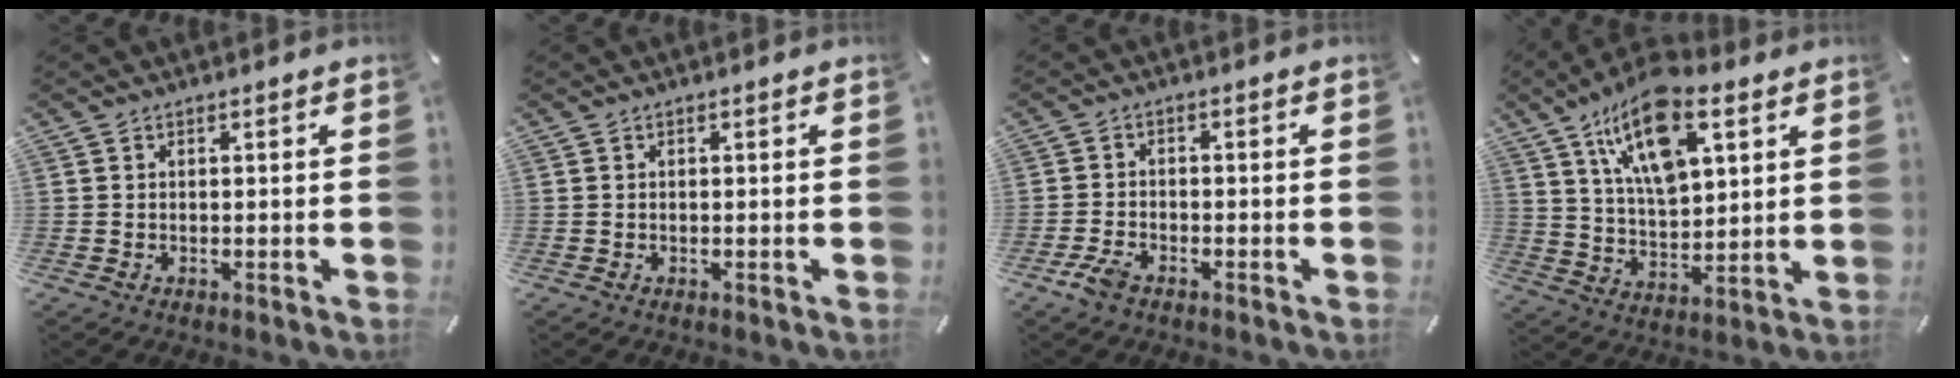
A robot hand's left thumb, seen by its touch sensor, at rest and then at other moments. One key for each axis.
{"total": 0.0}
{"total": 3.7, "fx": -2.6, "fy": 1.6, "fz": 2.1, "tx": -0.052, "ty": 0.006, "tz": -0.053}
{"total": 16.4, "fx": 9.1, "fy": 7.8, "fz": 11.2, "tx": -0.213, "ty": -0.028, "tz": 0.156}